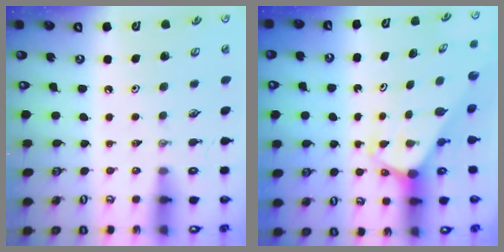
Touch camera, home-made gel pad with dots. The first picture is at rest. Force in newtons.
{"total": 1.9, "press": 1.9, "slide": 0.1}